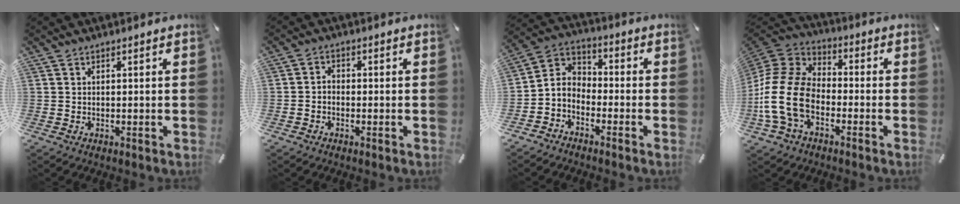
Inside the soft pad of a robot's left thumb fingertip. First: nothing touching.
{"total": 2.0, "force": [-1.4, 1.2, 0.7], "torque": [-0.013, 0.010, -0.029]}
{"total": 5.1, "force": [-3.9, 3.3, 0.7], "torque": [-0.030, 0.008, -0.085]}
{"total": 16.6, "force": [-6.5, 11.1, 10.5], "torque": [-0.232, 0.032, -0.119]}